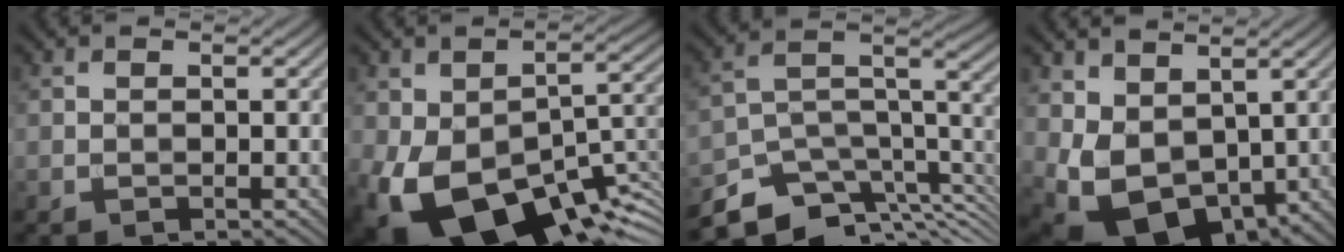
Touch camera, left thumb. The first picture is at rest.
{"total": 17.8, "force": [-7.6, 9.8, 12.8], "torque": [-0.235, -0.043, -0.105]}
{"total": 11.1, "force": [-7.9, 5.0, 6.1], "torque": [-0.128, -0.012, -0.126]}
{"total": 9.0, "force": [0.9, 6.2, 6.5], "torque": [-0.157, -0.019, 0.024]}